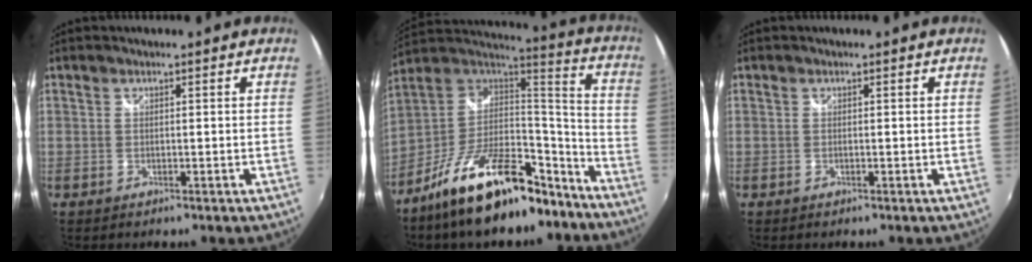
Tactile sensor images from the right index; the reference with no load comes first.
{"total": 23.8, "force": [-15.6, 9.9, 15.1], "torque": [-0.261, 0.010, -0.244]}
{"total": 0.0}